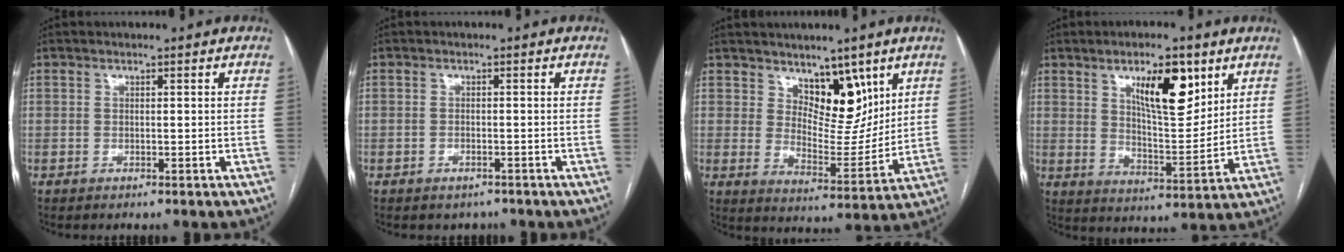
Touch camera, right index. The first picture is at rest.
{"total": 1.8, "force": [-1.4, 1.0, 0.5], "torque": [-0.010, 0.001, -0.013]}
{"total": 8.8, "force": [5.4, 4.4, 5.4], "torque": [-0.073, -0.010, 0.098]}
{"total": 11.6, "force": [5.9, 3.5, 9.3], "torque": [-0.153, -0.001, 0.103]}